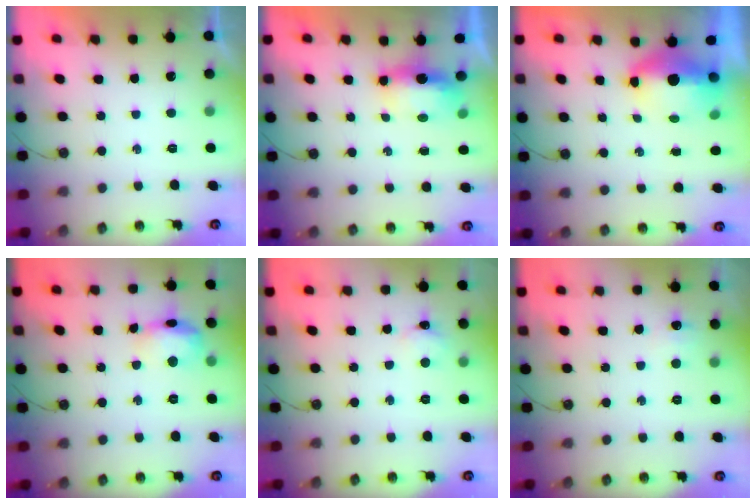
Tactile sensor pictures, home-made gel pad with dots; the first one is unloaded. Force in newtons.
{"total": 10.0, "press": 7.0, "slide": 7.1}
{"total": 7.0, "press": 6.9, "slide": 1.2}
{"total": 11.8, "press": 10.8, "slide": 4.8}
{"total": 2.2, "press": 2.2, "slide": 0.3}
{"total": 4.0, "press": 3.9, "slide": 0.6}